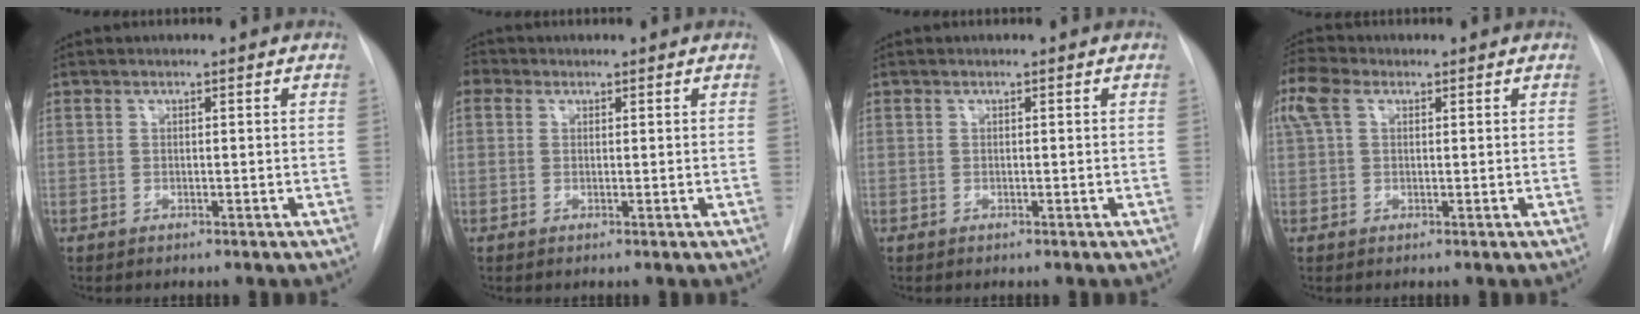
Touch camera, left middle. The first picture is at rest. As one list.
[{"total": 2.1, "force": [0.9, 1.8, 0.6], "torque": [-0.010, 0.013, 0.013]}, {"total": 0.0}, {"total": 5.3, "force": [2.3, 3.1, 3.6], "torque": [-0.102, 0.033, 0.047]}]